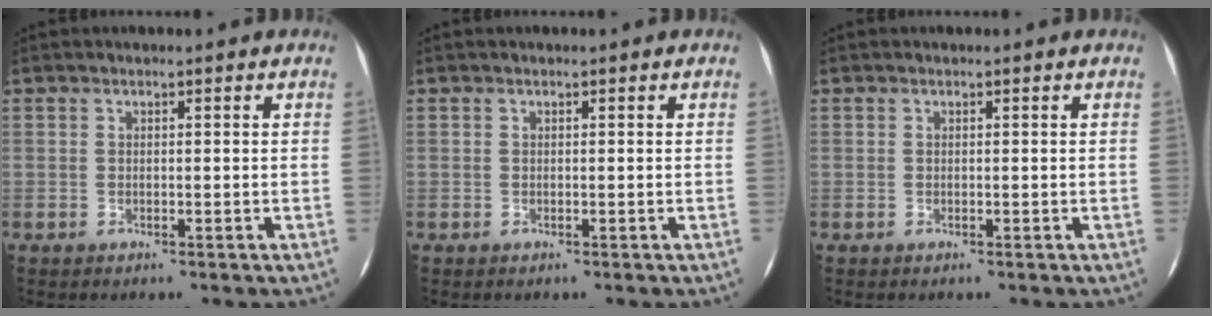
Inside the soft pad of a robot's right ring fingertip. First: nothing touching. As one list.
[{"total": 0.0}, {"total": 0.0}]